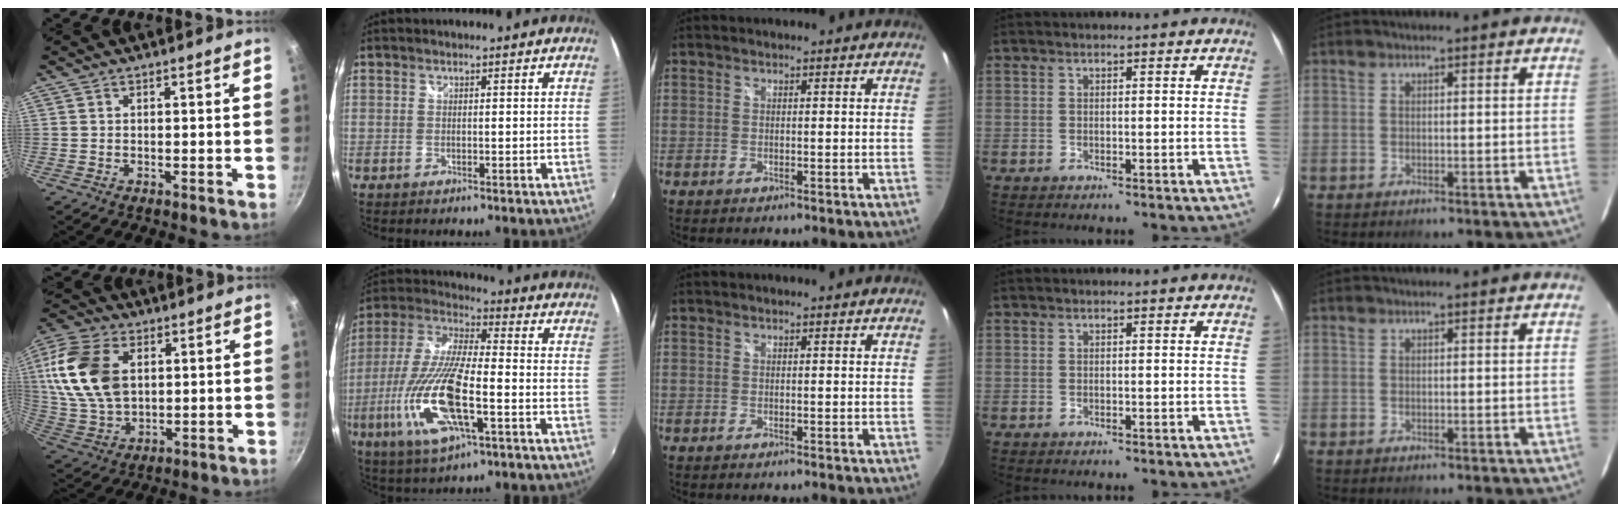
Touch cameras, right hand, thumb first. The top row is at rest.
{"thumb": {"total": 18.6, "force": [4.0, 12.3, 13.4], "torque": [-0.256, -0.002, 0.082]}, "index": {"total": 19.0, "force": [-6.5, 5.4, 17.0], "torque": [-0.356, -0.025, -0.126]}}